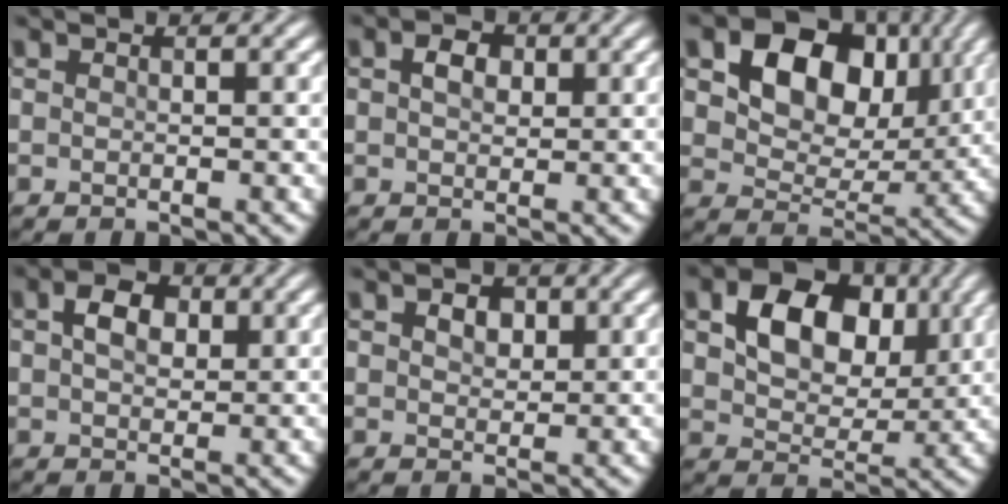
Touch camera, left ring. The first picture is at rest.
{"total": 2.2, "force": [0.7, 1.5, 1.5], "torque": [-0.030, 0.004, 0.009]}
{"total": 11.2, "force": [4.1, 7.6, 7.1], "torque": [-0.127, 0.016, 0.059]}
{"total": 3.4, "force": [1.0, 2.3, 2.3], "torque": [-0.046, 0.006, 0.014]}
{"total": 2.1, "force": [0.8, 1.4, 1.2], "torque": [-0.021, 0.000, 0.014]}
{"total": 8.0, "force": [2.4, 5.5, 5.3], "torque": [-0.098, 0.000, 0.032]}